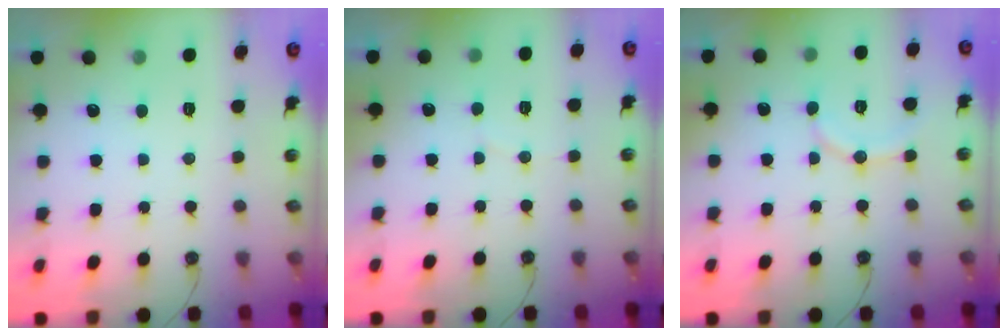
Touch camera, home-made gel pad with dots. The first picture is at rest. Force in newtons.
{"total": 1.8, "press": 1.5, "slide": 1.1}
{"total": 8.4, "press": 8.2, "slide": 1.6}